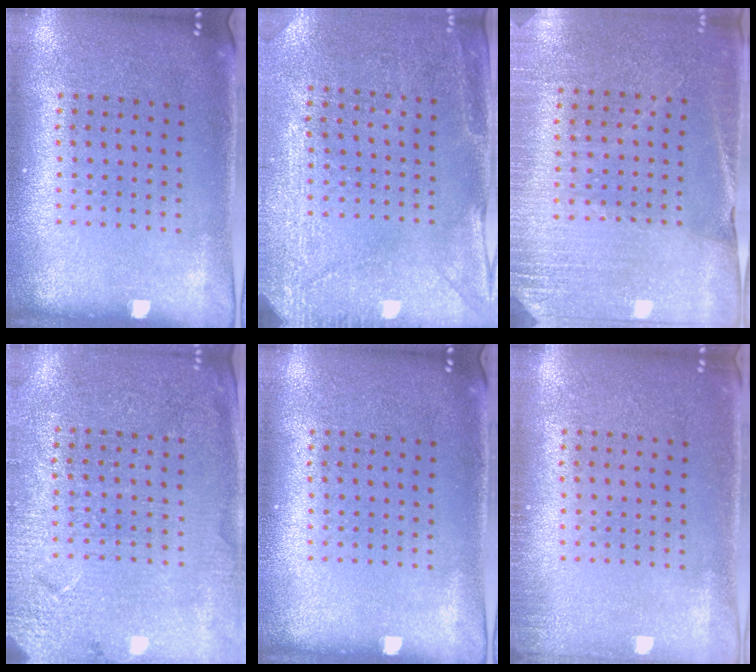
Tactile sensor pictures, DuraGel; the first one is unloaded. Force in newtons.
{"total": 2.8, "press": 2.7, "slide": 0.9}
{"total": 2.7, "press": 2.6, "slide": 0.3}
{"total": 2.9, "press": 2.9, "slide": 0.3}
{"total": 0.0}
{"total": 0.9, "press": 0.9, "slide": 0.2}